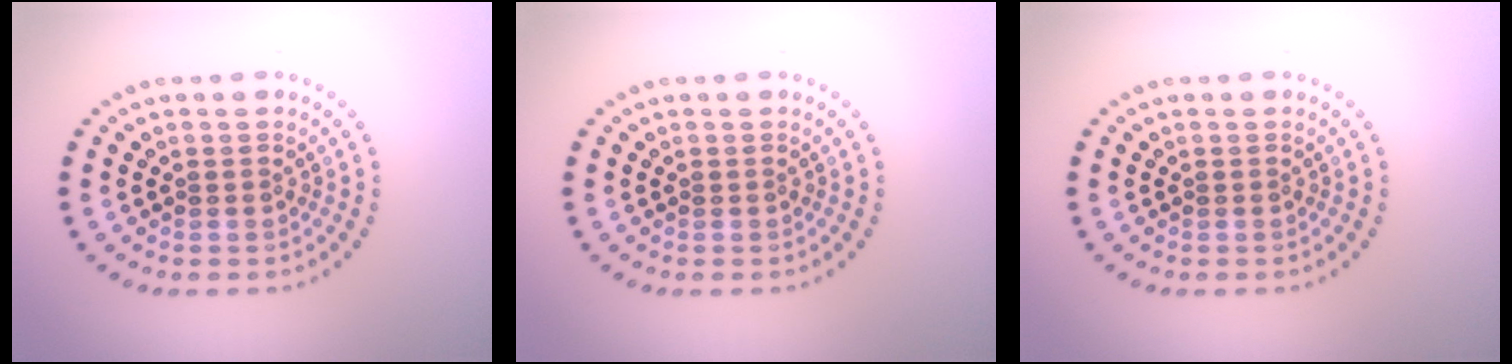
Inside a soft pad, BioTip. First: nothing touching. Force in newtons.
{"total": 0.0}
{"total": 0.0}